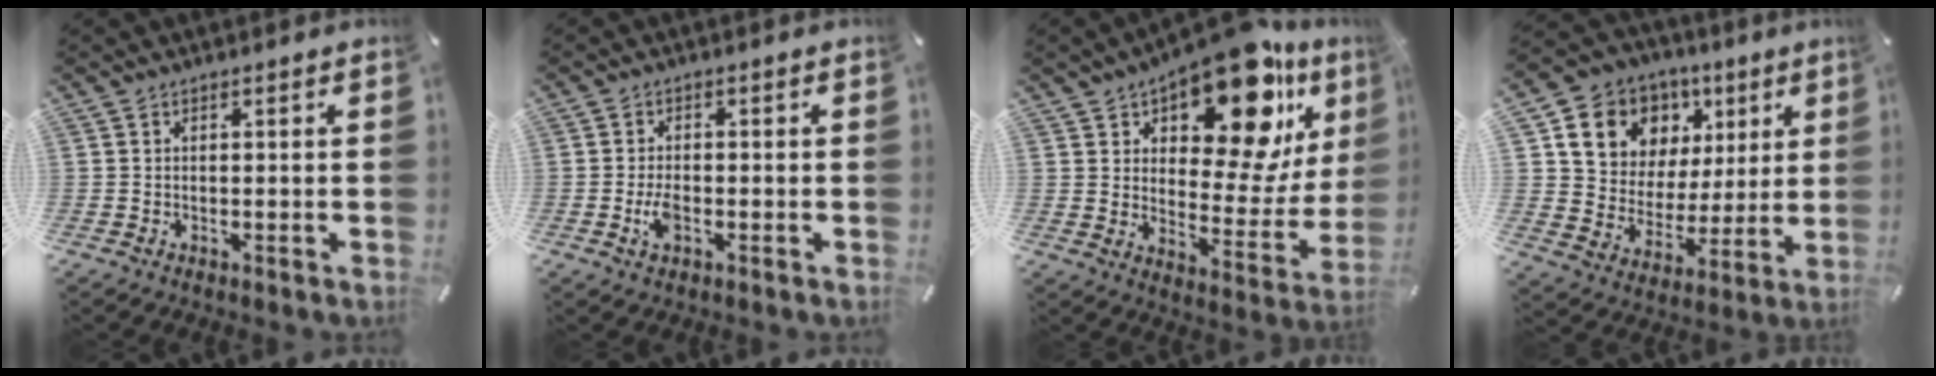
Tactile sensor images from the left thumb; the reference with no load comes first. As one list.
[{"total": 3.6, "force": [-1.1, 2.0, 2.9], "torque": [-0.070, -0.002, -0.024]}, {"total": 21.2, "force": [14.8, 8.9, 12.3], "torque": [-0.171, -0.112, 0.243]}, {"total": 13.4, "force": [6.5, 11.2, 3.6], "torque": [-0.068, -0.039, 0.128]}]